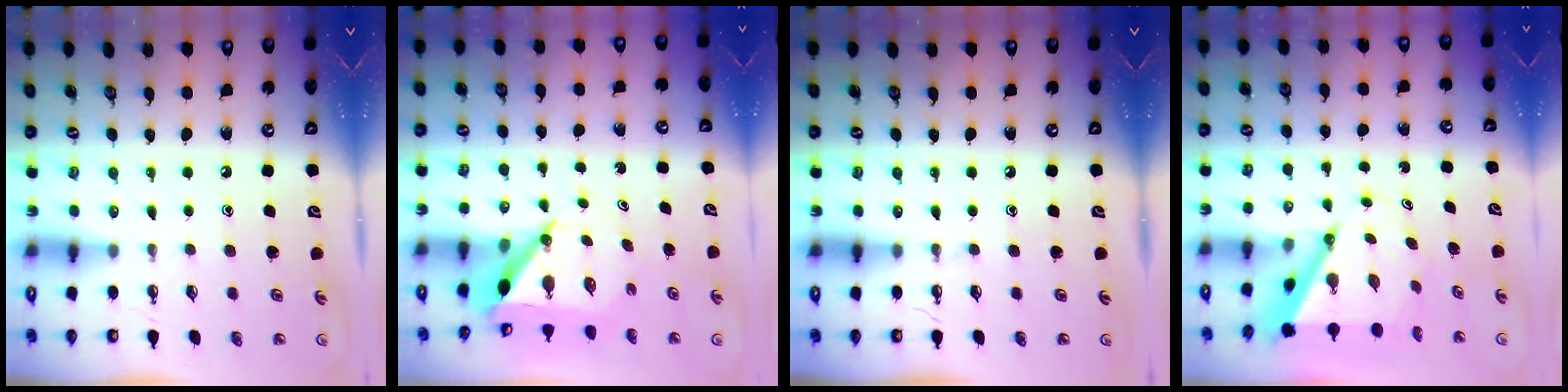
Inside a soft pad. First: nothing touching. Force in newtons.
{"total": 6.7, "press": 6.7, "slide": 0.5}
{"total": 0.0}
{"total": 7.0, "press": 6.9, "slide": 0.6}